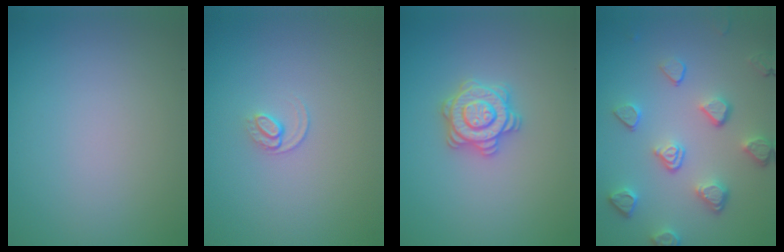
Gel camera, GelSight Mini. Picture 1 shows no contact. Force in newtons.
{"total": 1.0, "press": 0.6, "slide": 0.8}
{"total": 3.3, "press": 3.3, "slide": 0.6}
{"total": 4.9, "press": 3.7, "slide": 3.1}